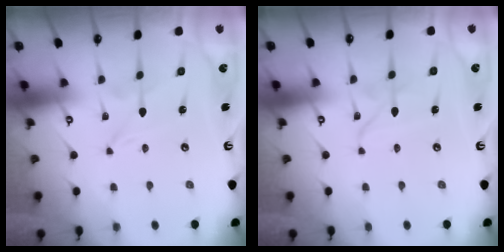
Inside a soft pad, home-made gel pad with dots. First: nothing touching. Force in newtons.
{"total": 2.5, "press": 2.4, "slide": 0.3}